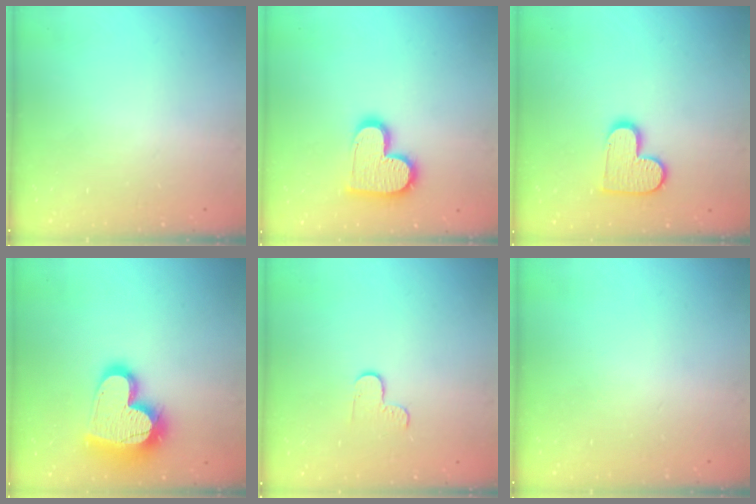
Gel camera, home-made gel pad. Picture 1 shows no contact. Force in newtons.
{"total": 14.0, "press": 13.9, "slide": 0.5}
{"total": 11.7, "press": 11.6, "slide": 0.6}
{"total": 21.2, "press": 21.1, "slide": 1.9}
{"total": 3.3, "press": 3.3, "slide": 0.4}
{"total": 0.0}